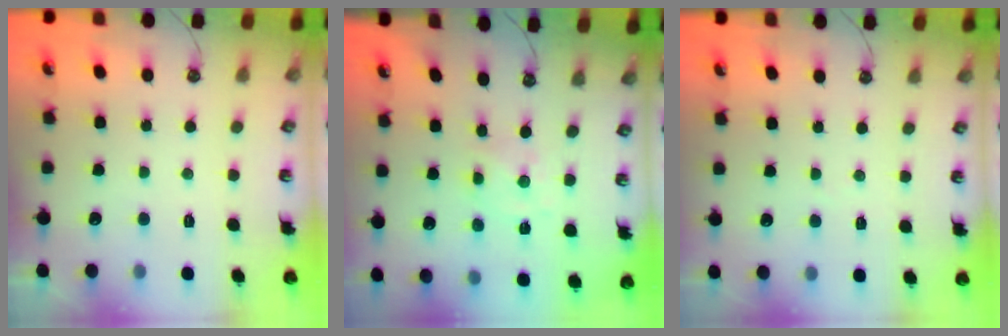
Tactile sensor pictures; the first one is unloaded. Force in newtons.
{"total": 0.8, "press": 0.8, "slide": 0.1}
{"total": 2.6, "press": 2.6, "slide": 0.4}